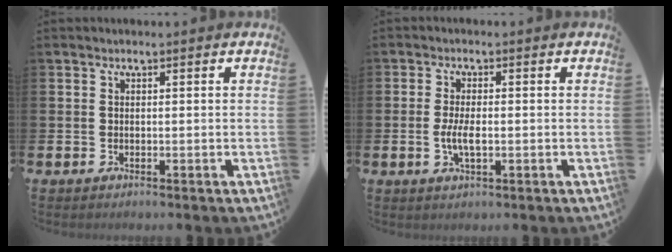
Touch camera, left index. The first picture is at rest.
{"total": 3.4, "force": [-0.4, 1.3, 3.1], "torque": [-0.055, -0.004, -0.012]}